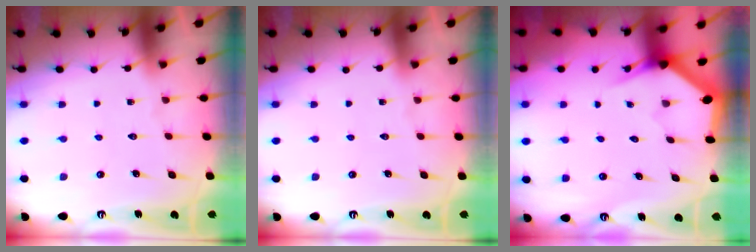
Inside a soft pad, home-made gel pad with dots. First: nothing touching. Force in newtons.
{"total": 0.0}
{"total": 3.2, "press": 3.2, "slide": 0.1}